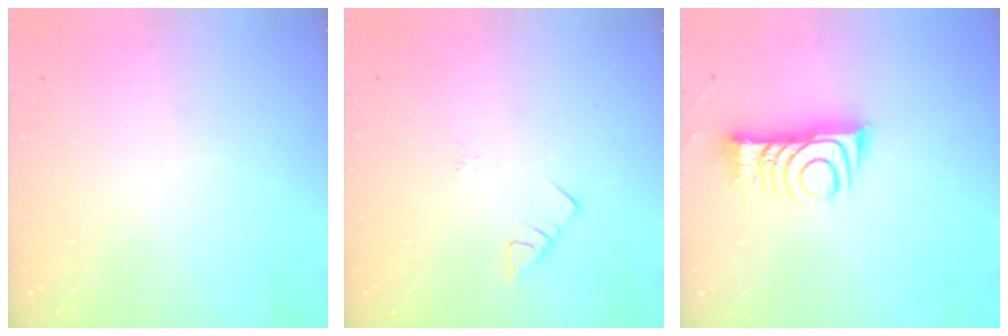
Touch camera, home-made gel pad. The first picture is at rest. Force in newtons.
{"total": 2.8, "press": 2.8, "slide": 0.4}
{"total": 10.3, "press": 10.3, "slide": 0.4}